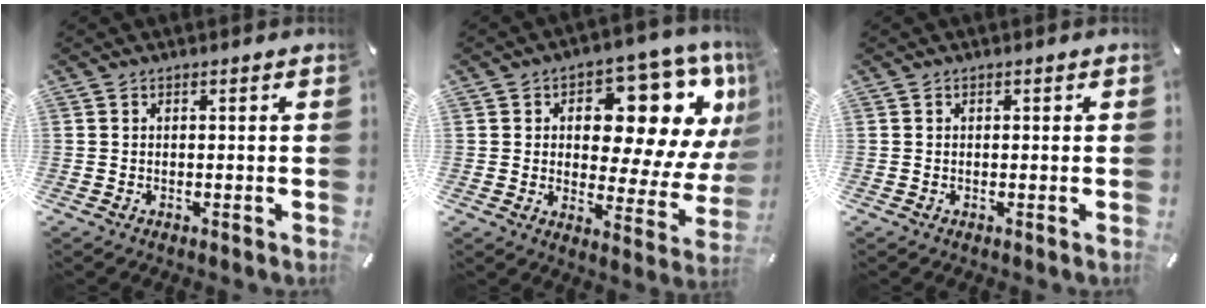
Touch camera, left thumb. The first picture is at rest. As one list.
[{"total": 17.8, "force": [8.8, 9.5, 12.2], "torque": [-0.144, -0.076, 0.140]}, {"total": 0.0}]